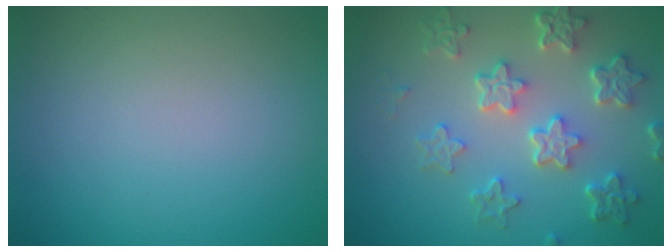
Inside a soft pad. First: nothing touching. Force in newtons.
{"total": 6.0, "press": 4.5, "slide": 4.0}